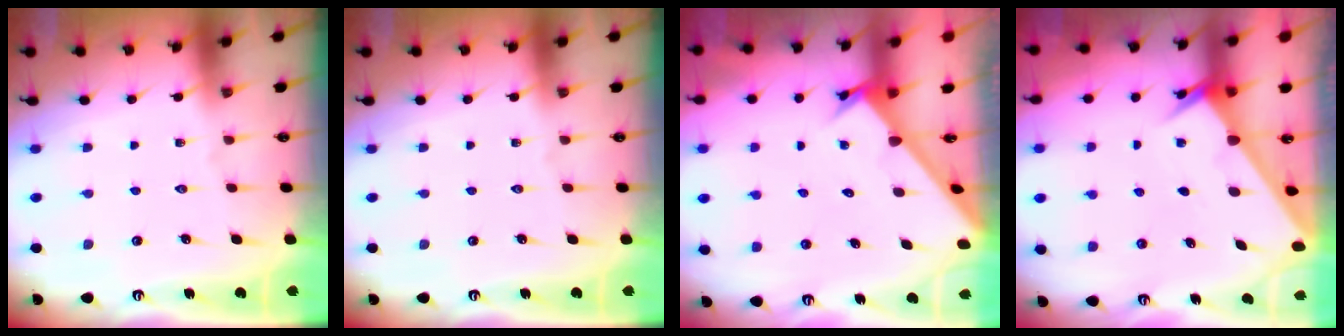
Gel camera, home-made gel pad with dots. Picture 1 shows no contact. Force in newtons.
{"total": 0.0}
{"total": 2.2, "press": 2.2, "slide": 0.1}
{"total": 2.0, "press": 2.0, "slide": 0.1}